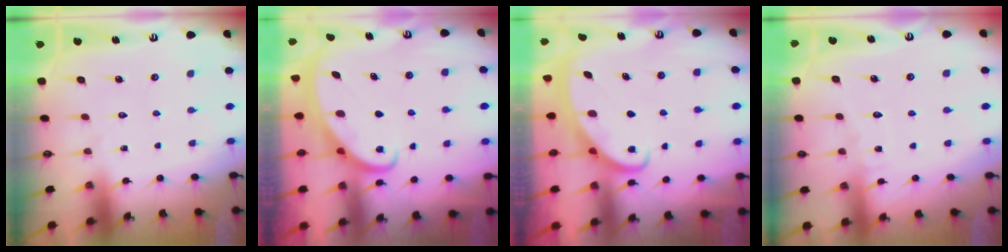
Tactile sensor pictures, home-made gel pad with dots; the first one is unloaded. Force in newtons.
{"total": 2.4, "press": 2.4, "slide": 0.4}
{"total": 2.6, "press": 2.6, "slide": 0.3}
{"total": 3.5, "press": 3.4, "slide": 0.3}